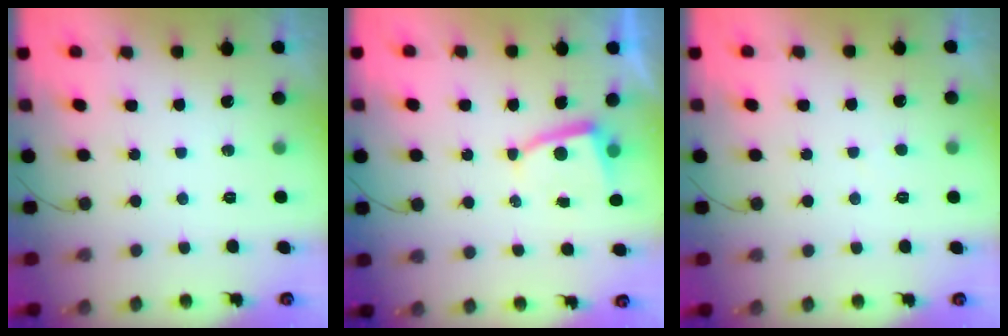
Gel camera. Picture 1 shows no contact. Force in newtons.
{"total": 4.0, "press": 3.9, "slide": 0.5}
{"total": 2.6, "press": 2.6, "slide": 0.1}